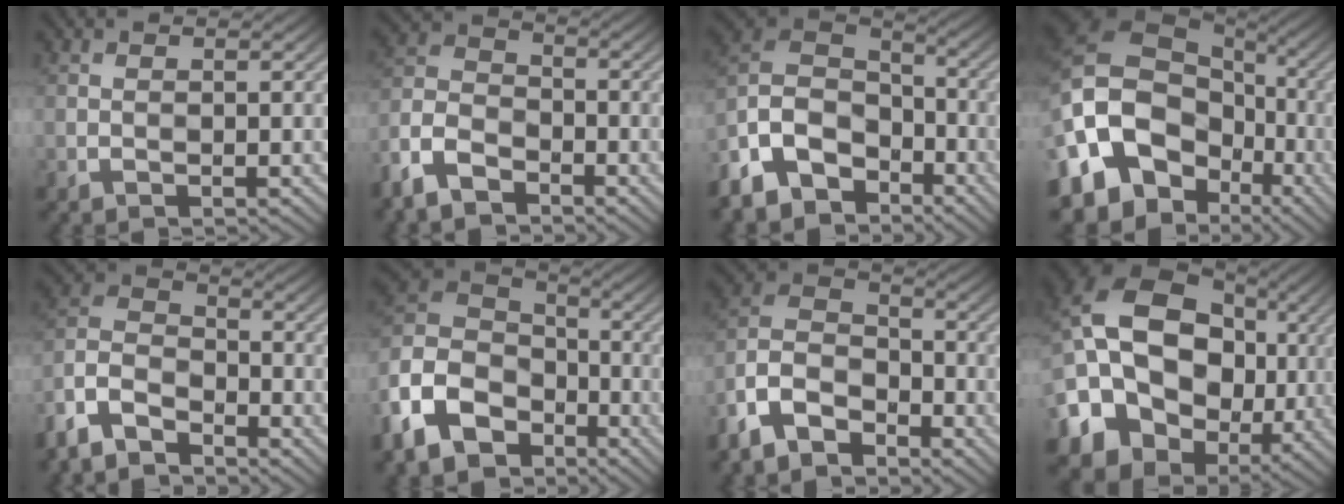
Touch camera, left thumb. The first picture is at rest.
{"total": 8.5, "force": [-5.9, 4.4, 4.2], "torque": [-0.106, -0.012, -0.134]}
{"total": 13.4, "force": [-8.4, 8.4, 6.0], "torque": [-0.177, -0.015, -0.165]}
{"total": 20.9, "force": [-4.6, 17.3, 10.9], "torque": [-0.238, -0.018, -0.097]}
{"total": 9.4, "force": [-7.1, 4.2, 4.4], "torque": [-0.104, -0.007, -0.162]}
{"total": 14.7, "force": [-8.0, 9.8, 7.5], "torque": [-0.229, -0.022, -0.165]}
{"total": 9.9, "force": [-6.9, 5.0, 5.0], "torque": [-0.115, -0.007, -0.156]}
{"total": 19.1, "force": [-0.9, 15.4, 11.3], "torque": [-0.238, -0.017, -0.012]}